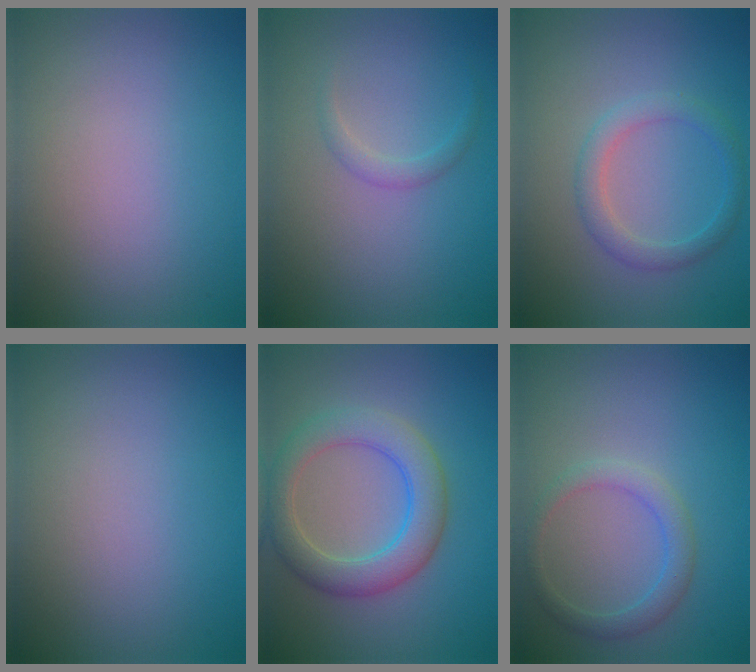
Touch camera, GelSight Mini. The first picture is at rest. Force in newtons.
{"total": 1.1, "press": 1.1, "slide": 0.1}
{"total": 2.4, "press": 2.4, "slide": 0.1}
{"total": 0.0}
{"total": 5.2, "press": 5.2, "slide": 0.3}
{"total": 2.2, "press": 2.2, "slide": 0.1}